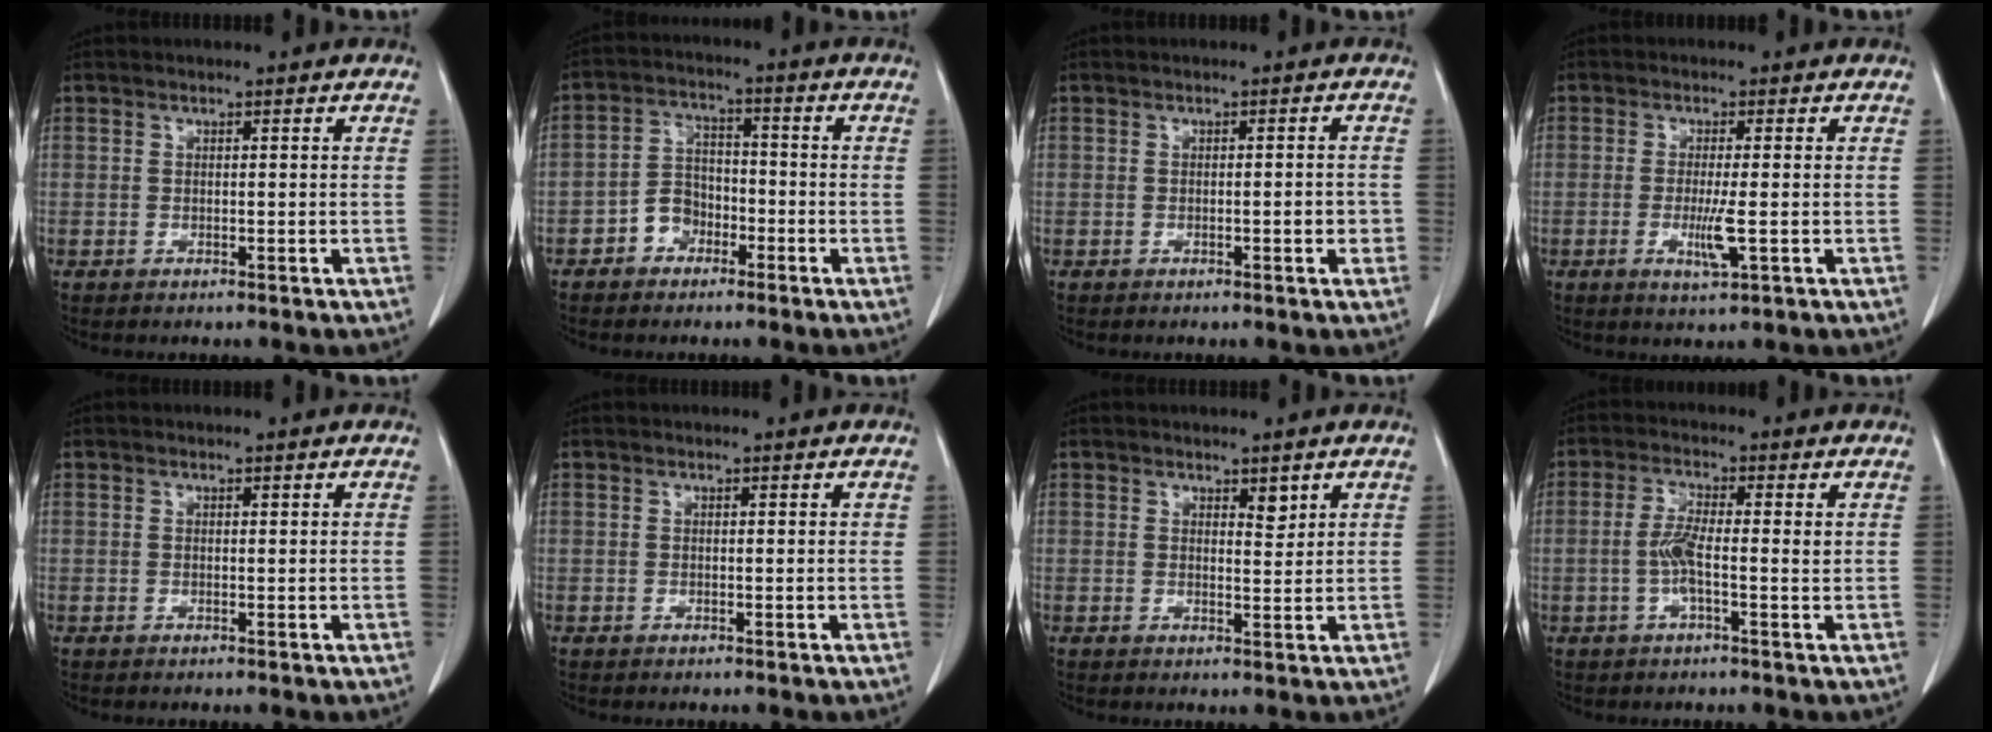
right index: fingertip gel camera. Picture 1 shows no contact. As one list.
[{"total": 5.1, "force": [-2.7, 3.9, 1.9], "torque": [-0.033, 0.017, -0.050]}, {"total": 1.3, "force": [-0.3, 0.5, 1.2], "torque": [-0.015, 0.001, -0.003]}, {"total": 4.1, "force": [-0.9, 0.1, 4.0], "torque": [-0.078, -0.010, -0.016]}, {"total": 0.0}, {"total": 0.0}, {"total": 1.8, "force": [1.3, 0.7, 1.1], "torque": [-0.016, -0.008, 0.021]}, {"total": 4.4, "force": [-0.4, 0.6, 4.3], "torque": [-0.091, 0.004, -0.011]}]